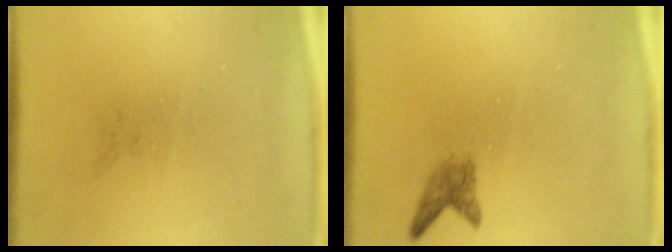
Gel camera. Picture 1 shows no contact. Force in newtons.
{"total": 1.8}